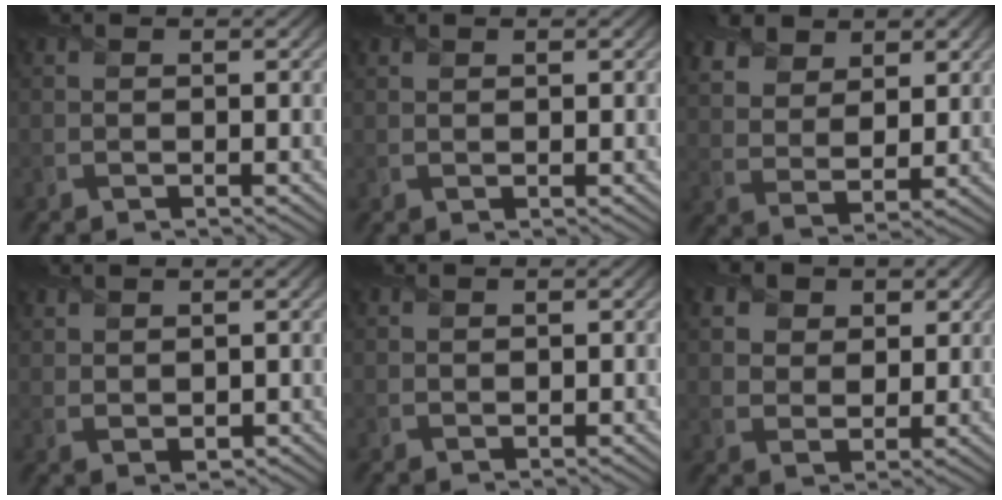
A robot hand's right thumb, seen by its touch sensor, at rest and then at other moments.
{"total": 0.7, "force": [0.6, 0.2, 0.3], "torque": [-0.007, 0.001, 0.012]}
{"total": 7.2, "force": [4.7, 4.0, 3.7], "torque": [-0.102, 0.003, 0.086]}
{"total": 2.0, "force": [1.4, 0.8, 1.2], "torque": [-0.028, 0.000, 0.036]}
{"total": 0.6, "force": [0.5, 0.3, 0.2], "torque": [-0.007, -0.001, 0.013]}
{"total": 6.2, "force": [3.3, 4.4, 2.8], "torque": [-0.091, -0.001, 0.057]}